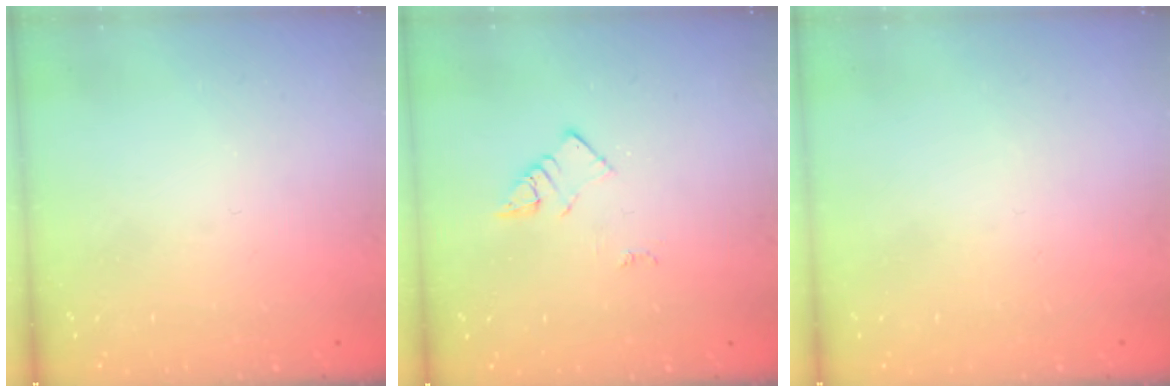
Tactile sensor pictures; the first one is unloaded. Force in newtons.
{"total": 3.2, "press": 3.2, "slide": 0.4}
{"total": 1.9, "press": 1.9, "slide": 0.2}